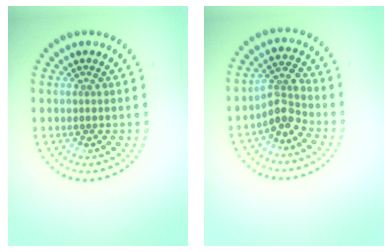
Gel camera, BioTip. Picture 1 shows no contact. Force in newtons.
{"total": 2.8, "press": 2.2, "slide": 1.7}